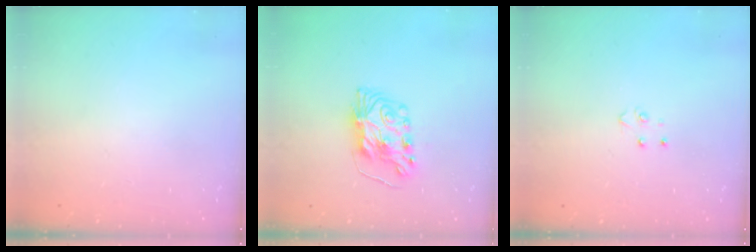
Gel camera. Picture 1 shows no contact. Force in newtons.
{"total": 8.2, "press": 8.2, "slide": 0.6}
{"total": 3.6, "press": 3.6, "slide": 0.4}